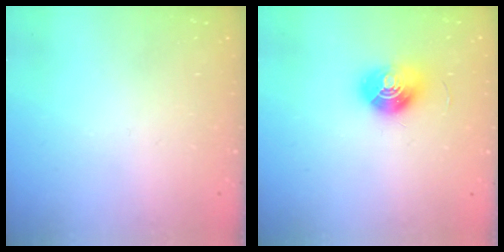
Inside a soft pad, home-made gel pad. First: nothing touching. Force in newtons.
{"total": 10.3, "press": 10.3, "slide": 0.5}